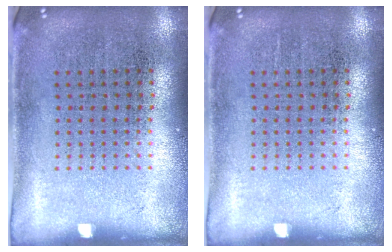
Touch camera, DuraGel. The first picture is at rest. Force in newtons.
{"total": 0.0}